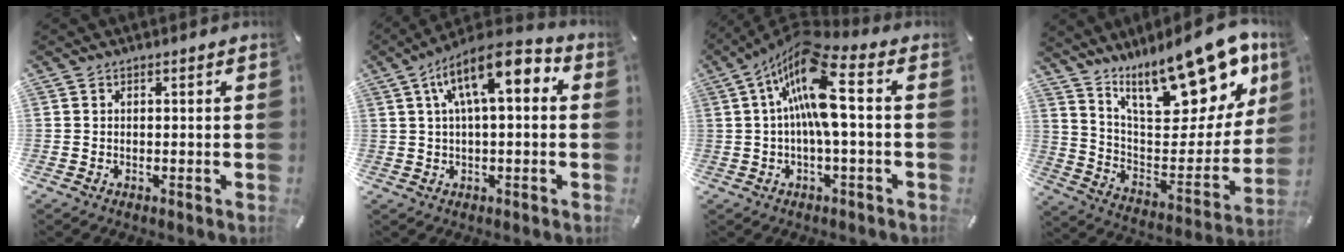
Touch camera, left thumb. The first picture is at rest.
{"total": 12.9, "force": [4.1, 5.3, 11.1], "torque": [-0.175, -0.011, 0.070]}
{"total": 16.2, "force": [2.6, 5.2, 15.2], "torque": [-0.306, -0.006, 0.038]}
{"total": 23.5, "force": [16.4, 9.5, 14.0], "torque": [-0.194, -0.111, 0.276]}